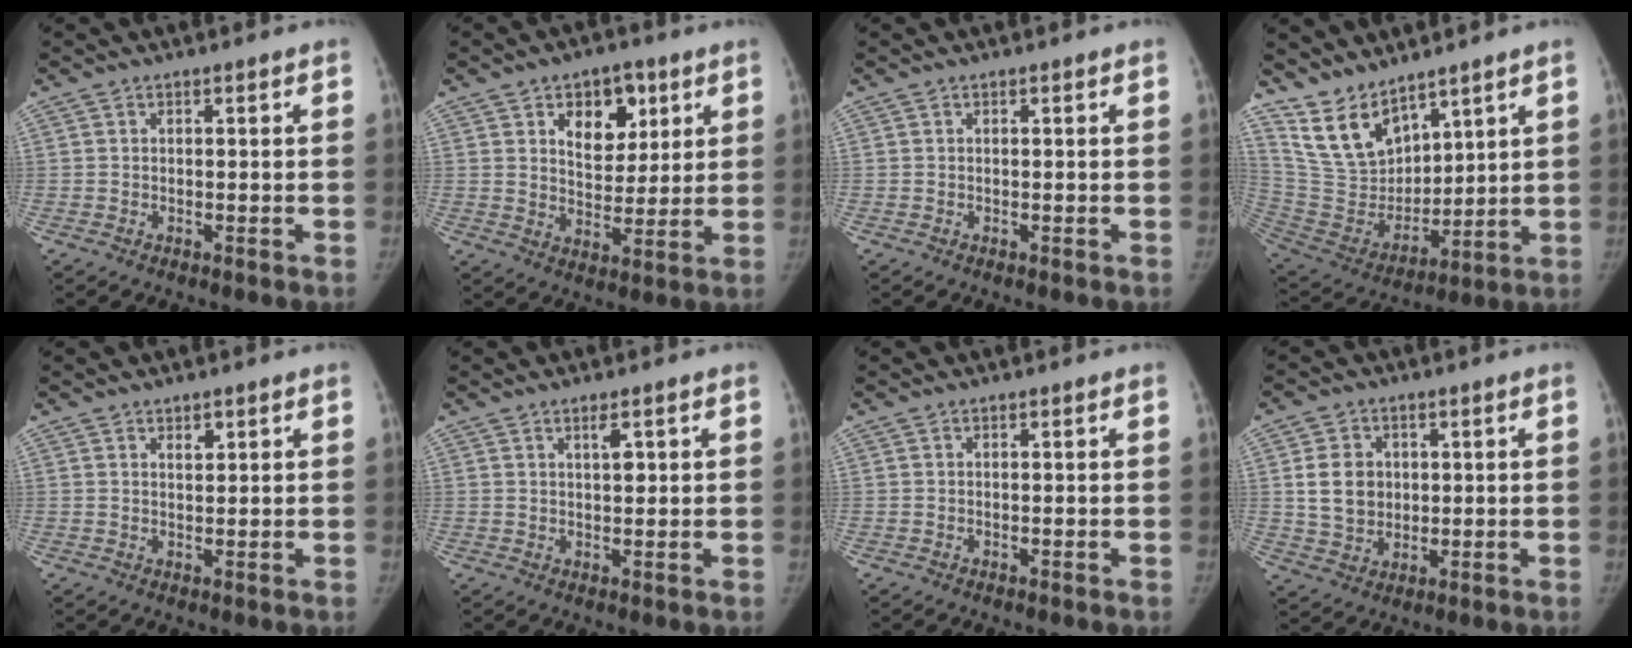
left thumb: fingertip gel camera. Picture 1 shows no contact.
{"total": 10.7, "force": [4.7, 7.0, 6.6], "torque": [-0.054, -0.021, 0.073]}
{"total": 0.0}
{"total": 13.4, "force": [10.1, 6.8, 5.5], "torque": [-0.076, -0.066, 0.221]}
{"total": 1.9, "force": [1.1, 1.0, 1.1], "torque": [-0.010, -0.006, 0.019]}
{"total": 2.5, "force": [1.1, 1.0, 2.0], "torque": [-0.028, -0.005, 0.018]}
{"total": 0.0}
{"total": 8.3, "force": [1.2, 6.9, 4.5], "torque": [-0.054, -0.005, 0.029]}